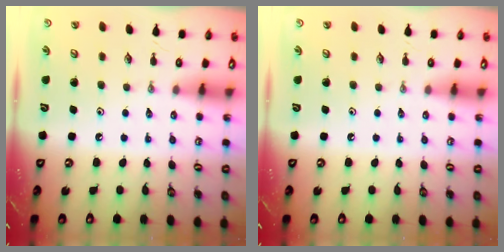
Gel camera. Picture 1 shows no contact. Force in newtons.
{"total": 0.0}